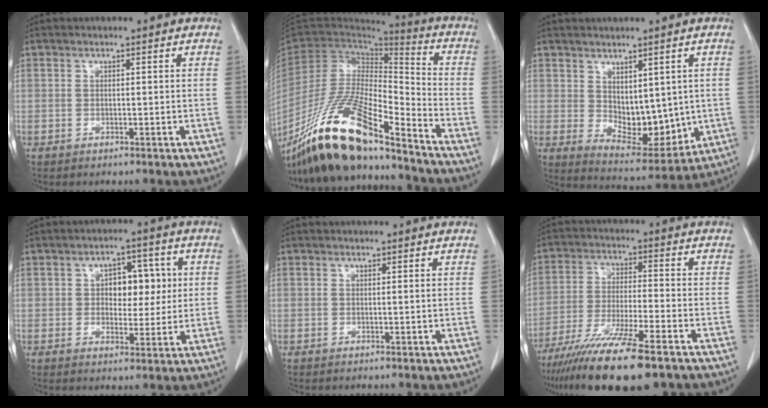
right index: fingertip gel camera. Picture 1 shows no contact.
{"total": 20.6, "force": [-15.9, 3.4, 12.7], "torque": [-0.263, -0.029, -0.300]}
{"total": 9.5, "force": [0.7, 5.1, 8.0], "torque": [-0.106, -0.010, 0.036]}
{"total": 6.9, "force": [1.2, 4.1, 5.4], "torque": [-0.065, 0.019, 0.021]}
{"total": 0.0}
{"total": 15.2, "force": [-11.1, 1.2, 10.3], "torque": [-0.190, -0.043, -0.189]}